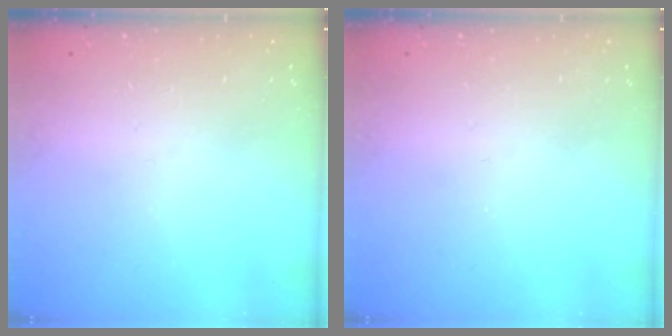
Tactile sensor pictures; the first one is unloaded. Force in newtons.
{"total": 0.0}